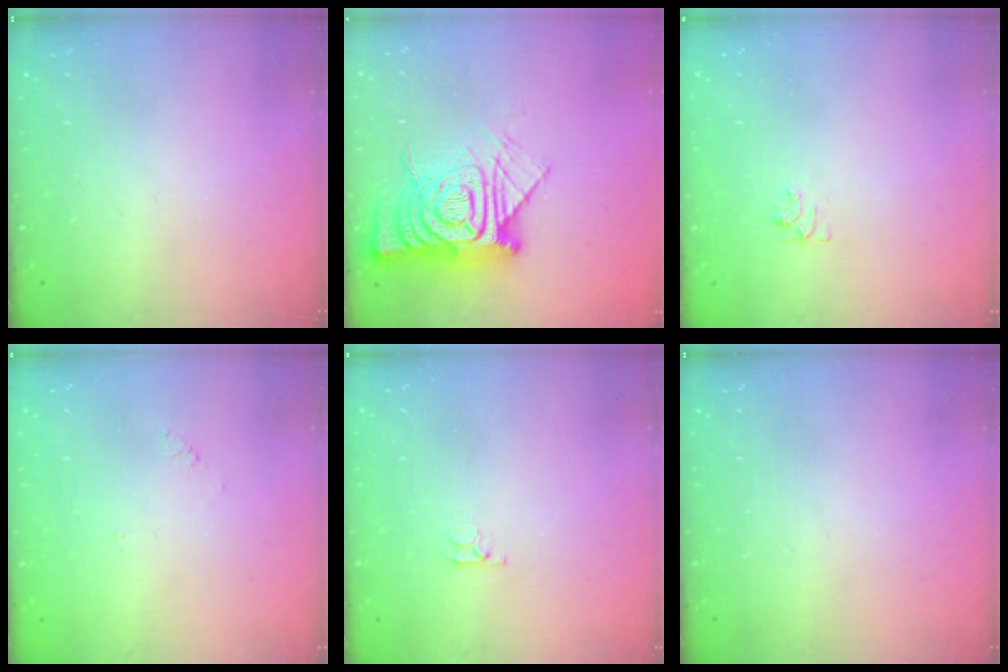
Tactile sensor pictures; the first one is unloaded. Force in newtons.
{"total": 17.2, "press": 17.1, "slide": 1.5}
{"total": 4.3, "press": 4.3, "slide": 0.6}
{"total": 1.7, "press": 1.7, "slide": 0.2}
{"total": 3.4, "press": 3.3, "slide": 0.4}
{"total": 0.0}